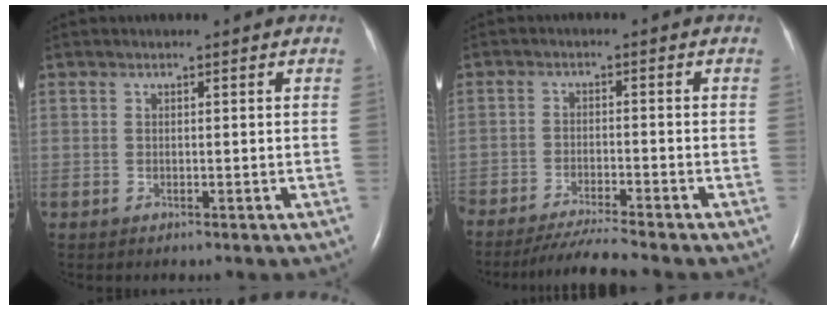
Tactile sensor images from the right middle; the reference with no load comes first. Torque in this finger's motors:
{"motor_torque": [1.00, -1.14, 0.28, 0.21]}